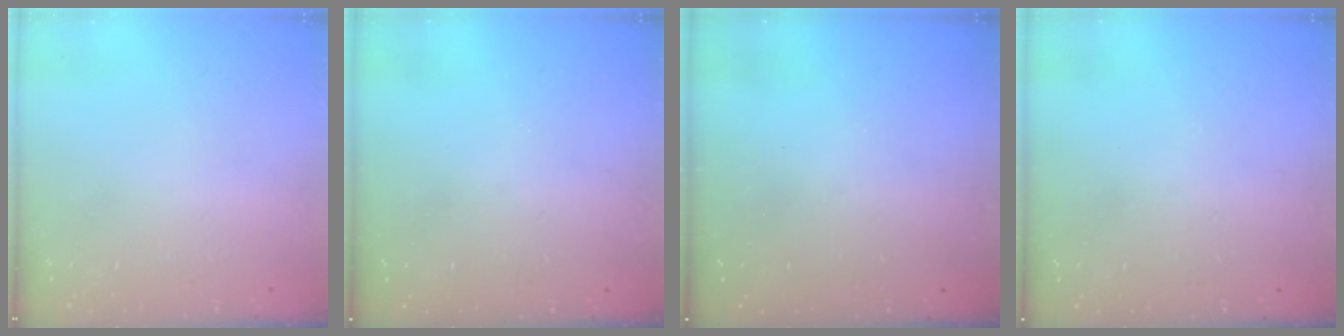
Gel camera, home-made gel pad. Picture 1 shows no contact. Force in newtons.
{"total": 2.9, "press": 2.8, "slide": 0.8}
{"total": 2.9, "press": 2.9, "slide": 0.3}
{"total": 3.1, "press": 2.9, "slide": 1.1}